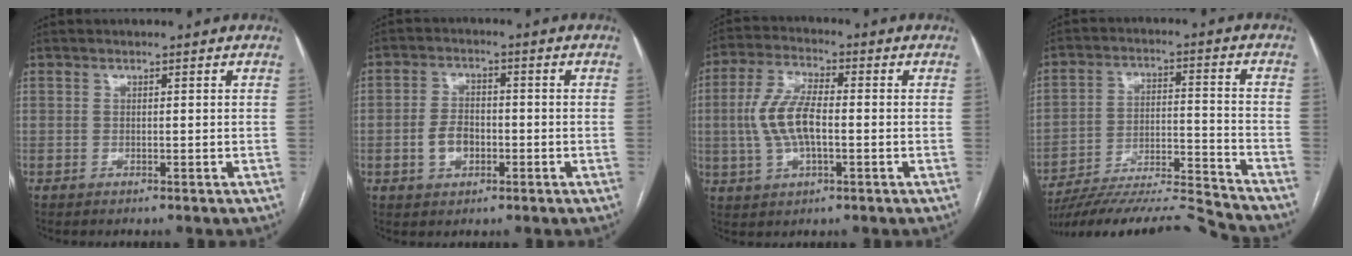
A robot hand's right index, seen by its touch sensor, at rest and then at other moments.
{"total": 4.9, "force": [-1.4, 3.2, 3.5], "torque": [-0.071, 0.008, -0.022]}
{"total": 9.1, "force": [-0.6, 3.3, 8.4], "torque": [-0.186, 0.011, -0.011]}
{"total": 16.9, "force": [-16.3, -0.7, 4.4], "torque": [-0.082, 0.012, -0.265]}